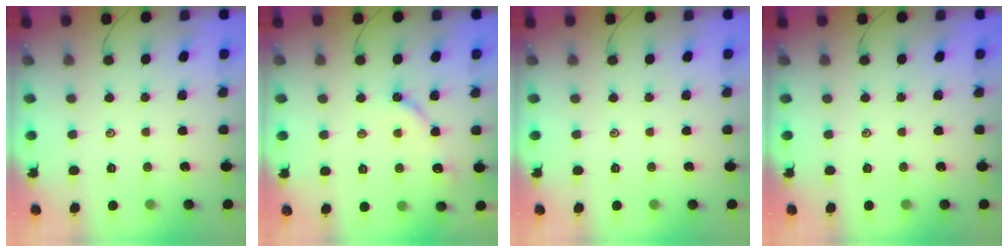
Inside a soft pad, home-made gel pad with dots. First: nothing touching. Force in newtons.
{"total": 5.8, "press": 5.8, "slide": 0.6}
{"total": 0.0}
{"total": 0.0}